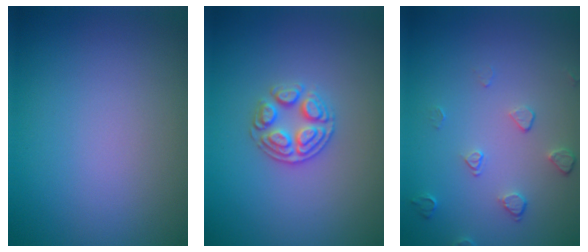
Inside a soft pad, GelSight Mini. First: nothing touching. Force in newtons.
{"total": 2.9, "press": 2.7, "slide": 1.0}
{"total": 1.6, "press": 1.1, "slide": 1.2}